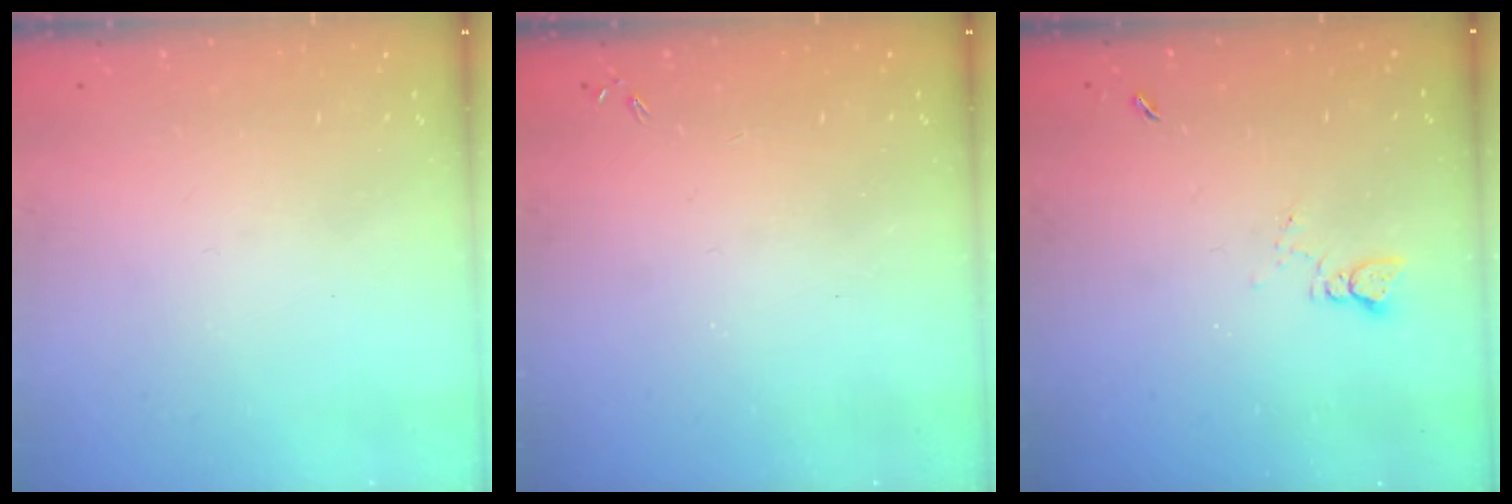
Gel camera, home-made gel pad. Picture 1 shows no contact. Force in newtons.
{"total": 0.0}
{"total": 2.1, "press": 2.1, "slide": 0.3}